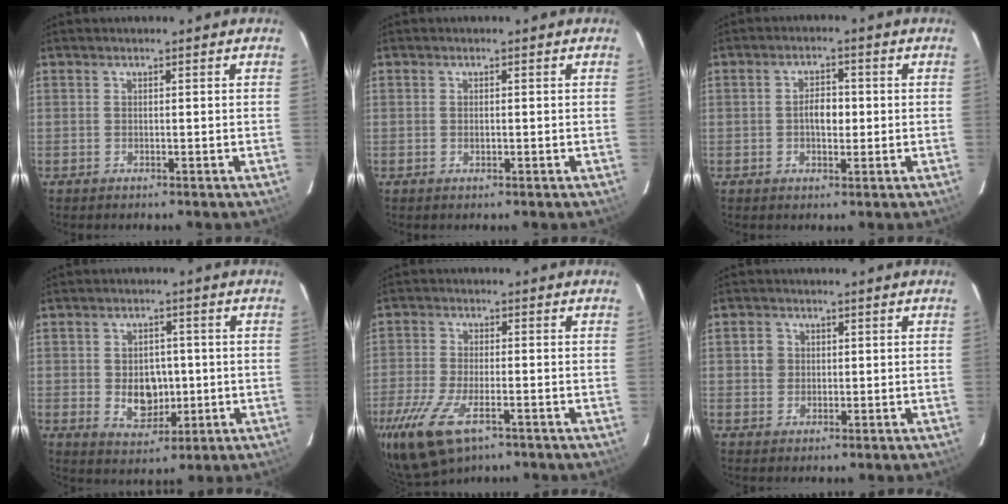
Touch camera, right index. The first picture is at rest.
{"total": 0.7, "force": [-0.1, 0.5, 0.5], "torque": [-0.009, 0.000, -0.001]}
{"total": 3.9, "force": [-0.3, 2.3, 3.1], "torque": [-0.053, 0.008, -0.004]}
{"total": 7.6, "force": [-0.7, 5.7, 5.0], "torque": [-0.094, 0.000, 0.003]}
{"total": 14.3, "force": [-8.2, 6.2, 10.0], "torque": [-0.237, -0.046, -0.148]}
{"total": 3.0, "force": [0.4, 2.9, 0.6], "torque": [-0.005, 0.013, 0.007]}